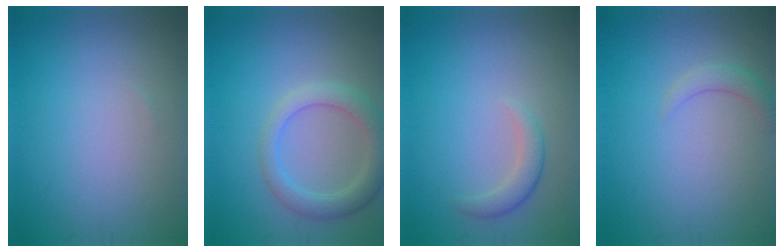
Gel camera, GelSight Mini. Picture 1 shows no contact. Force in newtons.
{"total": 3.6, "press": 3.6, "slide": 0.5}
{"total": 1.9, "press": 1.9, "slide": 0.2}
{"total": 1.5, "press": 1.5, "slide": 0.2}